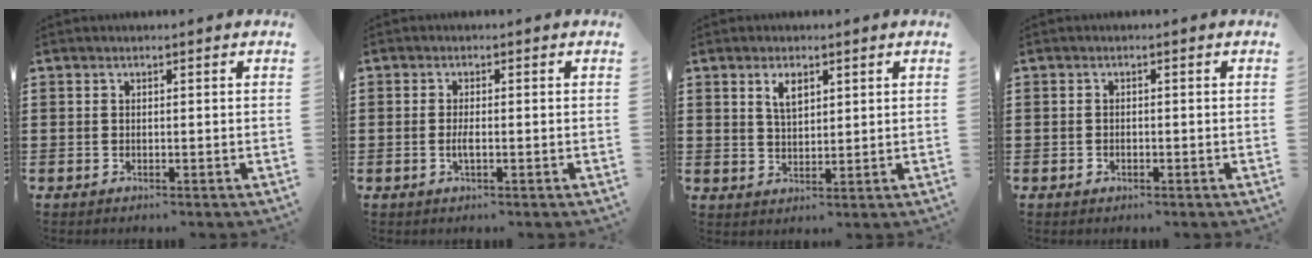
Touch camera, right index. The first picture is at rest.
{"total": 1.6, "force": [-0.4, 0.4, 1.5], "torque": [-0.036, -0.003, -0.010]}
{"total": 3.2, "force": [1.7, 1.5, 2.3], "torque": [-0.043, 0.002, 0.028]}
{"total": 0.7, "force": [-0.4, 0.4, 0.3], "torque": [-0.007, 0.000, -0.008]}